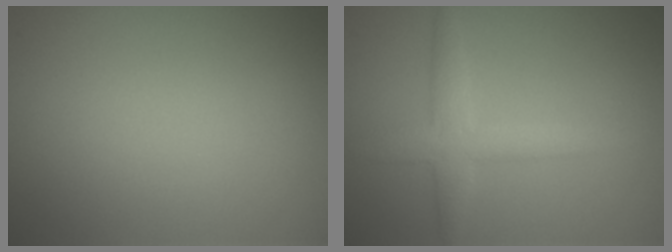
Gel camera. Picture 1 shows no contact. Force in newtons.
{"total": 3.3, "press": 3.3, "slide": 0.1}